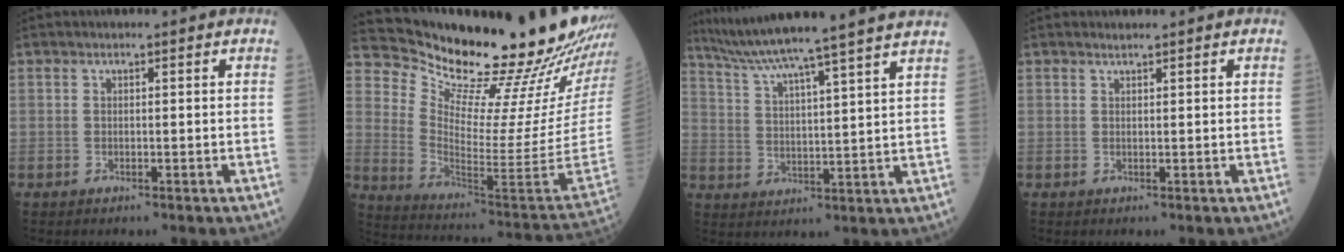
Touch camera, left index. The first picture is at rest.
{"total": 27.8, "force": [25.3, 0.6, 11.4], "torque": [-0.192, -0.138, 0.347]}
{"total": 18.7, "force": [16.4, -2.4, 8.8], "torque": [-0.149, -0.015, 0.232]}
{"total": 0.7, "force": [0.6, -0.1, 0.1], "torque": [-0.005, 0.001, 0.013]}